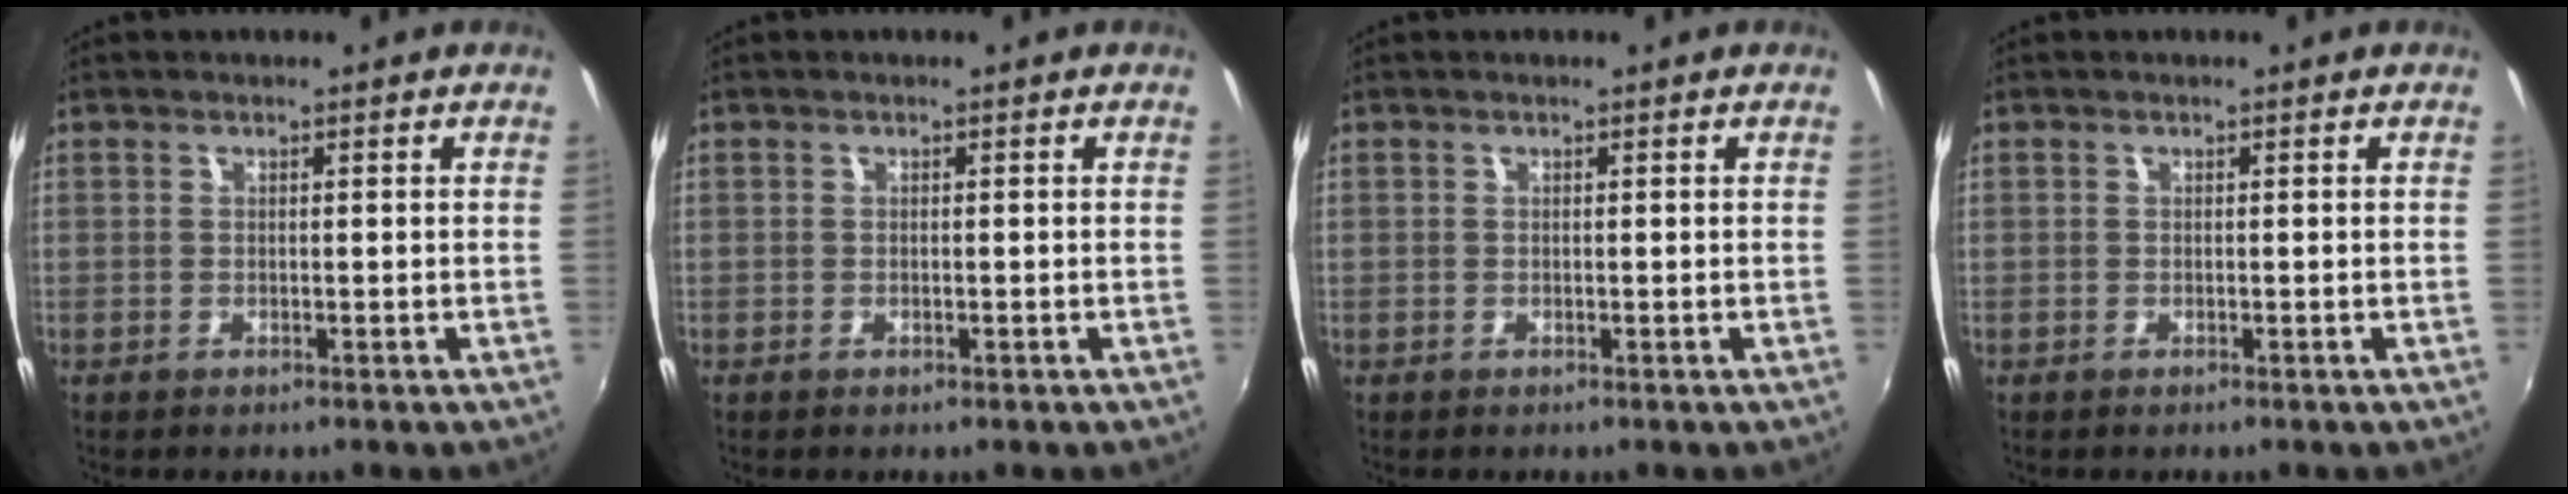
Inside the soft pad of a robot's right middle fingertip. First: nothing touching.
{"total": 0.0}
{"total": 0.0}
{"total": 0.0}